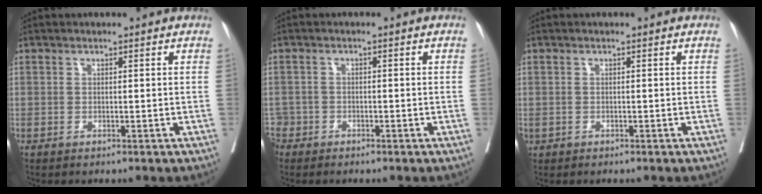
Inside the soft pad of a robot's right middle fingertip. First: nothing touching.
{"total": 3.0, "force": [-2.2, 2.0, -0.1], "torque": [0.000, 0.005, -0.047]}
{"total": 0.0}